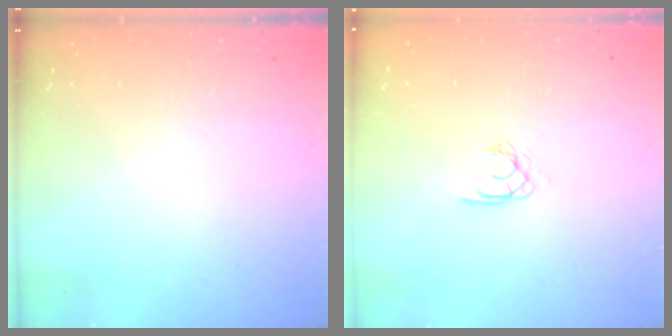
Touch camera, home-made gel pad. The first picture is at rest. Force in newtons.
{"total": 2.0, "press": 2.0, "slide": 0.4}